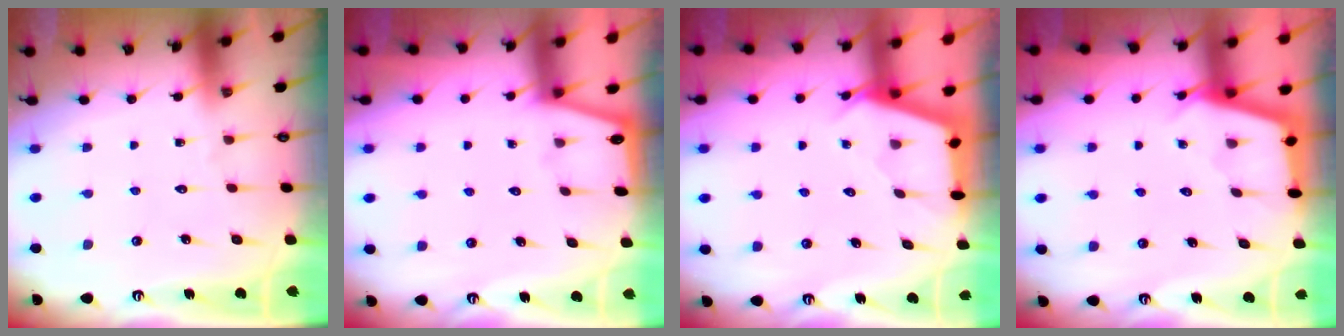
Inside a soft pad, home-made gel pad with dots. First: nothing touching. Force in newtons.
{"total": 0.0}
{"total": 2.6, "press": 2.6, "slide": 0.4}
{"total": 2.8, "press": 2.7, "slide": 0.3}